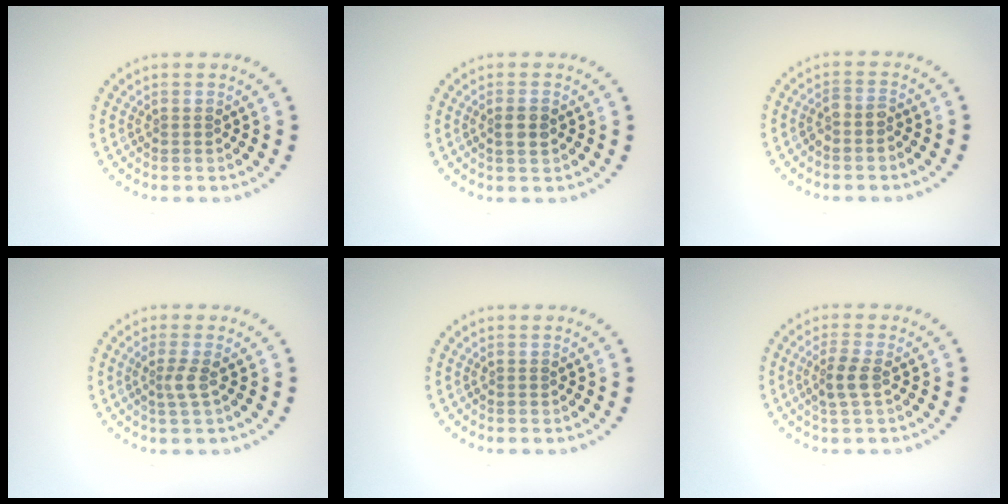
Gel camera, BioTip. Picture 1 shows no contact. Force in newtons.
{"total": 1.7, "press": 1.6, "slide": 0.5}
{"total": 1.2, "press": 0.9, "slide": 0.8}
{"total": 1.6, "press": 1.2, "slide": 1.0}
{"total": 0.0}
{"total": 2.1, "press": 1.9, "slide": 0.7}